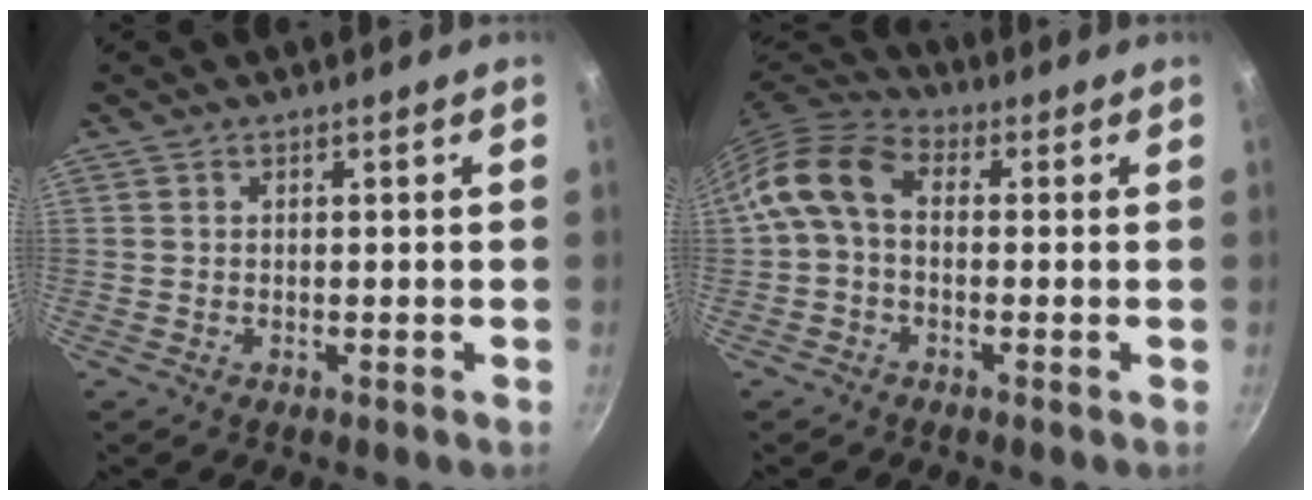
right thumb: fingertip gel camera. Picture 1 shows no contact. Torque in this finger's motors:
{"motor_torque": [-0.54, 0.78, 0.64, -0.56, 0.28]}